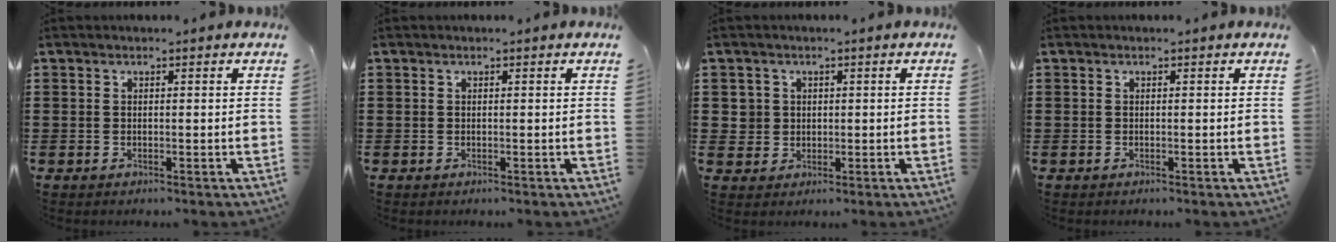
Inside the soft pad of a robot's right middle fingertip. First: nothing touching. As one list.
[{"total": 0.0}, {"total": 3.1, "force": [0.4, 3.1, 0.5], "torque": [-0.025, 0.011, 0.004]}, {"total": 0.0}]